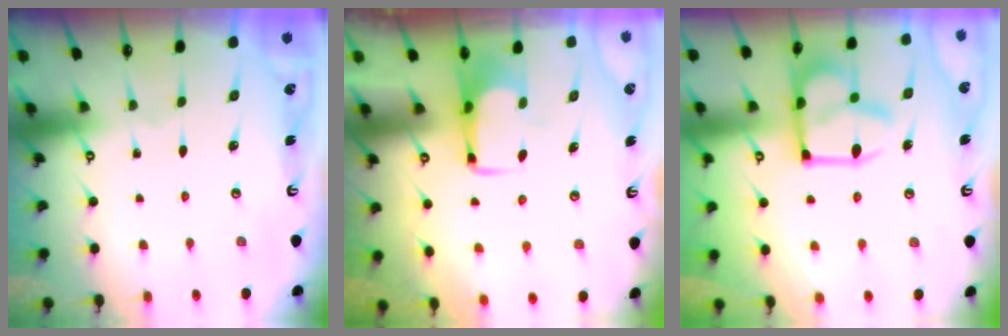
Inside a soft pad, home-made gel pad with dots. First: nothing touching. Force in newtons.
{"total": 1.5, "press": 1.5, "slide": 0.2}
{"total": 12.9, "press": 12.8, "slide": 1.4}